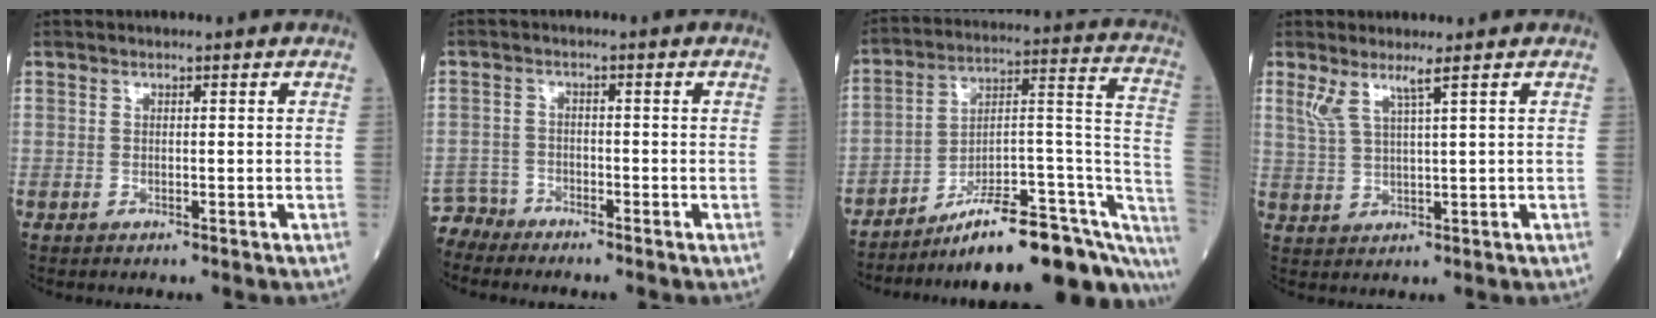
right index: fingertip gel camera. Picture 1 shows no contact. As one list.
[{"total": 3.2, "force": [-3.0, 0.3, -1.2], "torque": [0.027, -0.009, -0.057]}, {"total": 23.3, "force": [-18.1, 4.6, 14.0], "torque": [-0.110, 0.048, -0.261]}, {"total": 3.6, "force": [2.3, -0.4, 2.7], "torque": [-0.064, -0.003, 0.052]}]